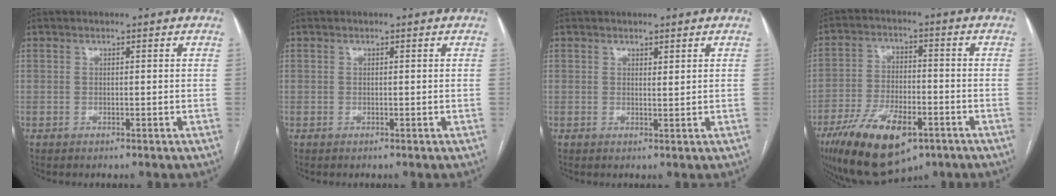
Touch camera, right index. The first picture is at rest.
{"total": 0.0}
{"total": 0.7, "force": [0.6, 0.1, 0.4], "torque": [-0.006, -0.006, 0.010]}
{"total": 16.2, "force": [-9.0, 6.9, 11.5], "torque": [-0.226, -0.012, -0.146]}